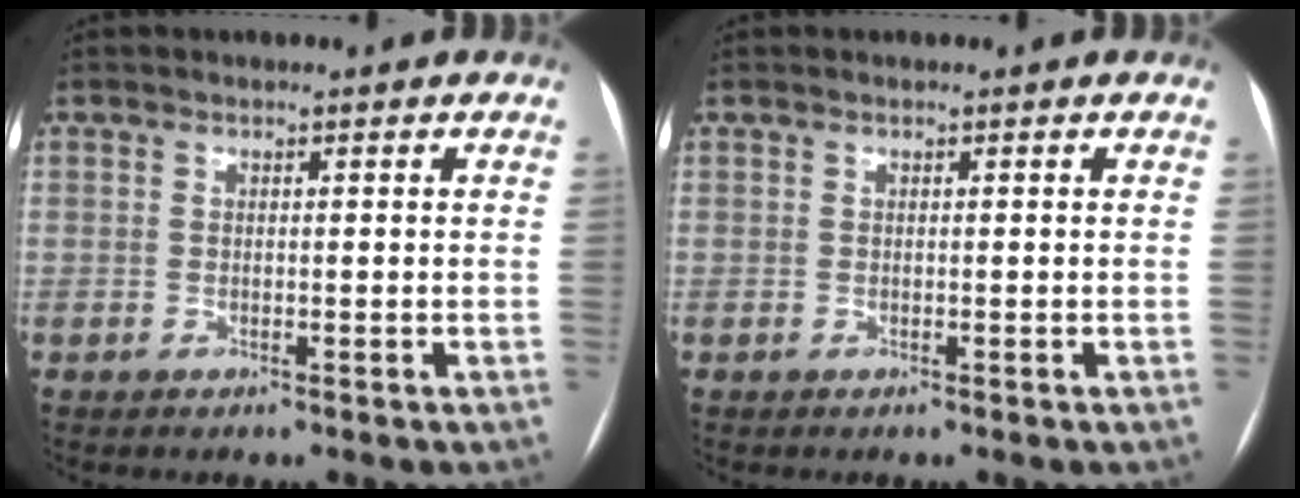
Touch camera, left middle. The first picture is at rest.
{"total": 0.0}